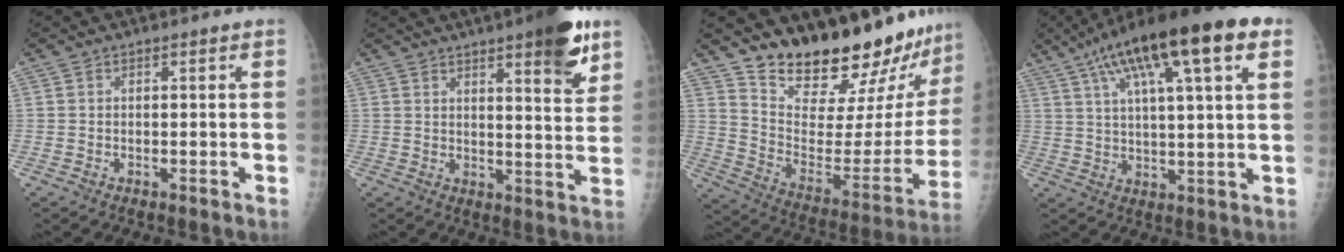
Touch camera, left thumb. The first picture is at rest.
{"total": 12.2, "force": [7.2, 2.7, 9.4], "torque": [-0.105, -0.035, 0.093]}
{"total": 24.3, "force": [21.8, 4.8, 9.5], "torque": [-0.109, -0.173, 0.317]}
{"total": 21.6, "force": [10.5, 5.1, 18.1], "torque": [-0.292, 0.015, 0.165]}